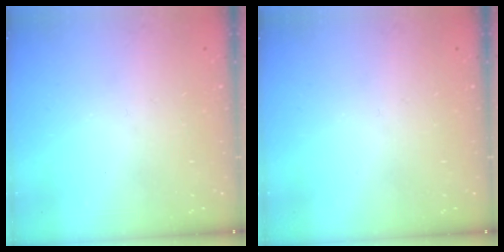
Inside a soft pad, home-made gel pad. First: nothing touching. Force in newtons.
{"total": 0.0}